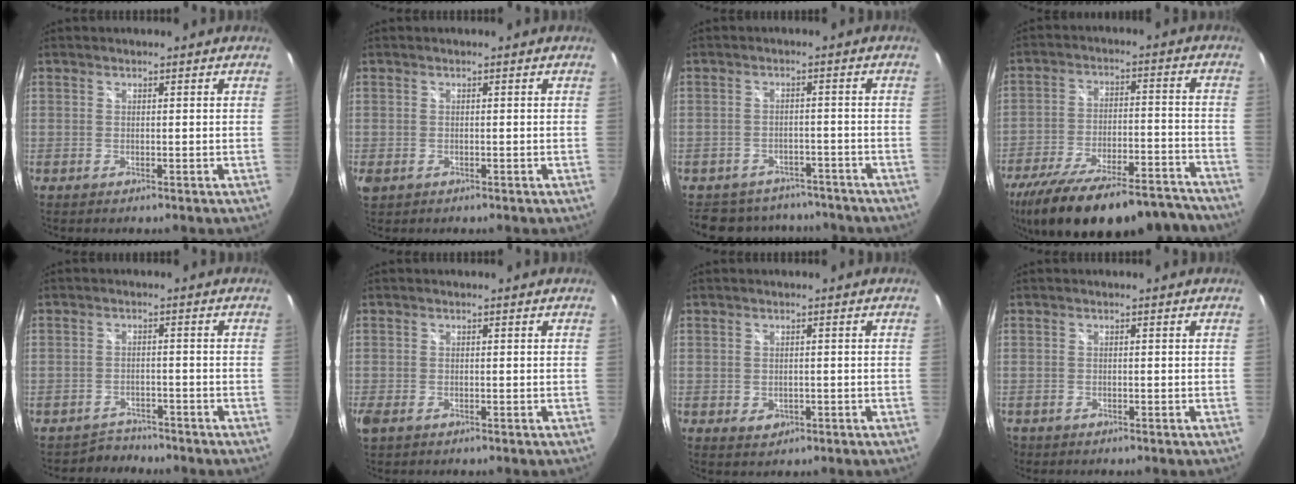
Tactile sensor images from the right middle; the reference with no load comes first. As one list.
[{"total": 2.4, "force": [-0.8, 1.7, 1.5], "torque": [-0.031, -0.007, -0.011]}, {"total": 11.8, "force": [-10.0, 5.4, 3.0], "torque": [-0.074, 0.015, -0.131]}, {"total": 25.8, "force": [-21.8, 6.6, 12.2], "torque": [-0.224, -0.030, -0.314]}, {"total": 3.5, "force": [-3.2, 1.4, -0.5], "torque": [0.003, 0.004, -0.055]}, {"total": 2.7, "force": [-1.3, 1.4, 1.9], "torque": [-0.040, -0.010, -0.021]}, {"total": 1.9, "force": [-0.3, 1.6, 1.1], "torque": [-0.016, -0.003, -0.003]}, {"total": 1.4, "force": [-0.9, 1.1, 0.3], "torque": [-0.011, -0.004, -0.016]}]